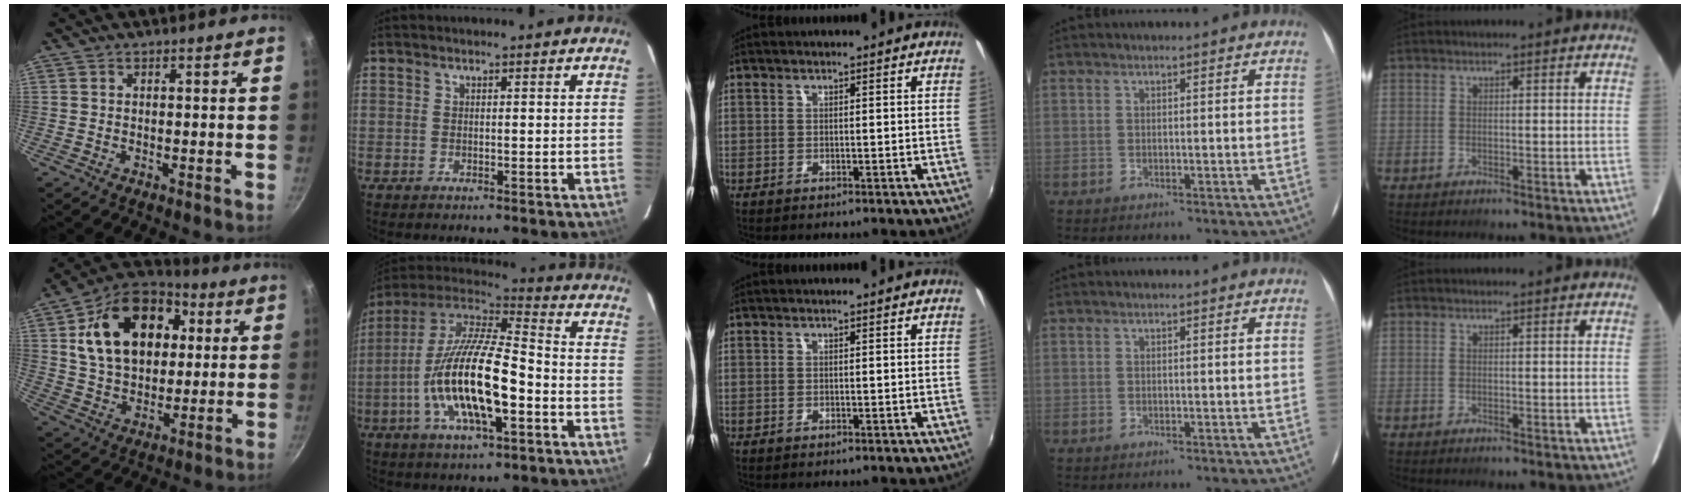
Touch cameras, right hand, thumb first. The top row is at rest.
{"thumb": {"total": 22.1, "force": [5.3, 15.2, 15.1], "torque": [-0.230, 0.012, 0.080]}, "index": {"total": 20.5, "force": [-6.0, 6.3, 18.5], "torque": [-0.357, -0.019, -0.116]}}